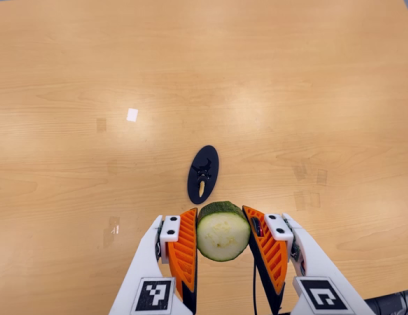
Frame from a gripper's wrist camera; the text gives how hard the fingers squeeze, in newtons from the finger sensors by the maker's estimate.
{"total": 9.4, "left": 8.2, "right": 10.5}